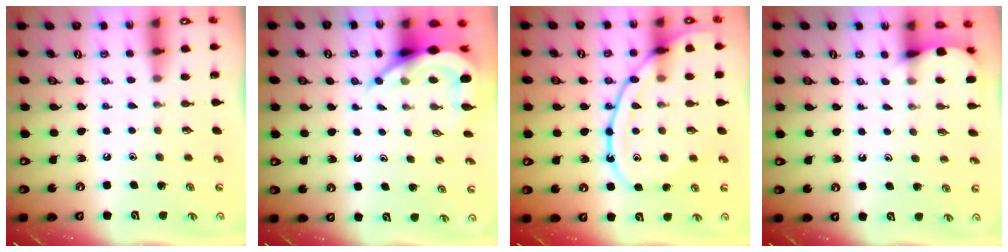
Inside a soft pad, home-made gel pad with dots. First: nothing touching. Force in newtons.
{"total": 7.1, "press": 7.1, "slide": 0.7}
{"total": 15.6, "press": 15.6, "slide": 1.3}
{"total": 2.1, "press": 2.1, "slide": 0.1}